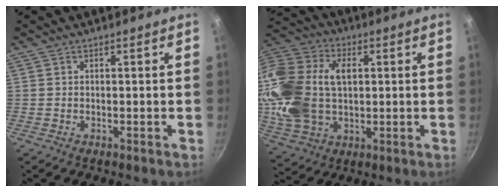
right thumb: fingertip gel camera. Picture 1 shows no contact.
{"total": 22.8, "force": [2.3, 15.6, 16.4], "torque": [-0.327, 0.022, 0.046]}